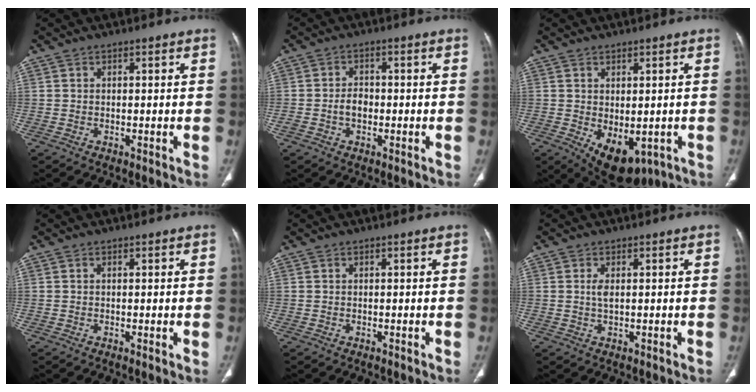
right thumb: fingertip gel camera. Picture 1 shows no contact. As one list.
[{"total": 3.1, "force": [-0.7, 2.2, 2.1], "torque": [-0.032, 0.012, -0.017]}, {"total": 9.6, "force": [-3.0, 5.4, 7.3], "torque": [-0.091, -0.003, -0.023]}, {"total": 0.7, "force": [0.1, 0.1, 0.7], "torque": [-0.017, -0.004, 0.000]}, {"total": 0.0}, {"total": 1.8, "force": [0.3, 0.7, 1.6], "torque": [-0.038, -0.002, 0.009]}]